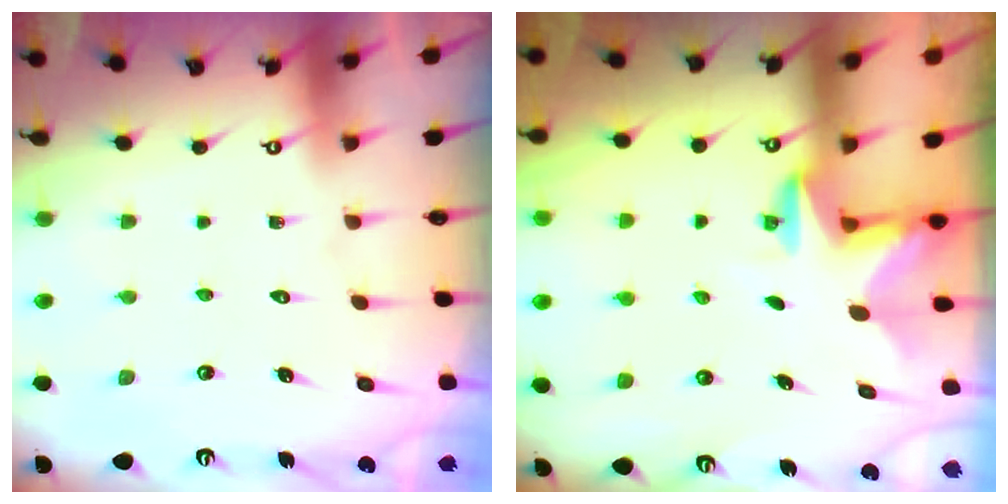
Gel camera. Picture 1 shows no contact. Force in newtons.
{"total": 2.9, "press": 2.9, "slide": 0.2}